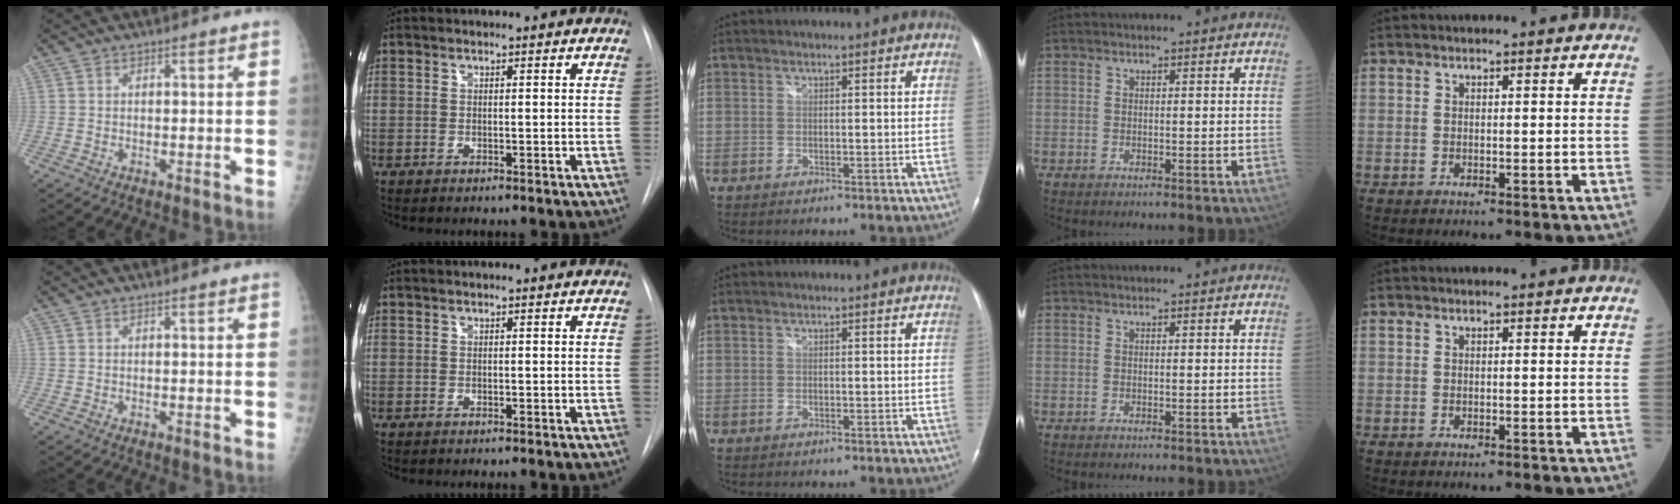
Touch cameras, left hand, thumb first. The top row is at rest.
{}